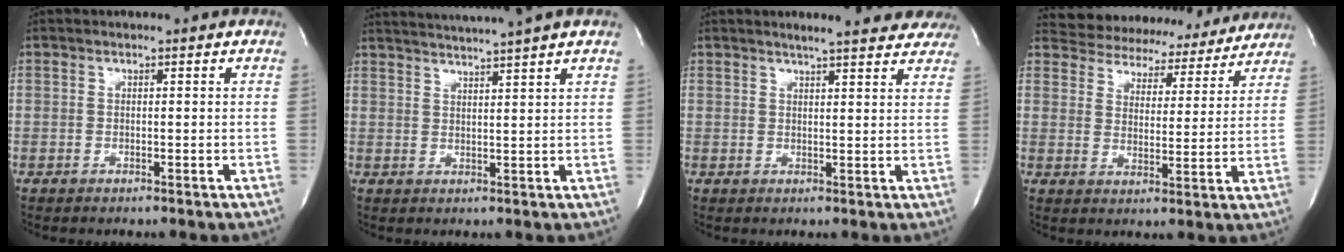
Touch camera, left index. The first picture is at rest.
{"total": 9.5, "force": [8.4, -2.0, 3.8], "torque": [-0.063, 0.003, 0.115]}
{"total": 12.5, "force": [11.3, 2.2, 5.0], "torque": [-0.051, 0.005, 0.123]}
{"total": 17.8, "force": [16.6, 5.8, 2.9], "torque": [-0.035, 0.010, 0.208]}